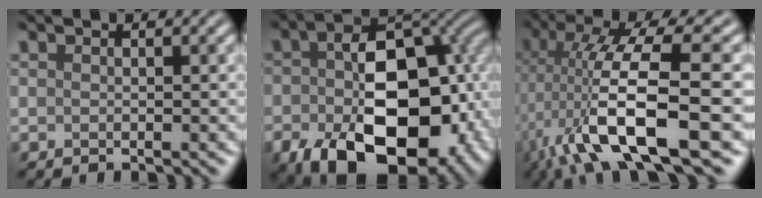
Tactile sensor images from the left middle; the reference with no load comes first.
{"total": 16.6, "force": [-4.4, 10.3, 12.2], "torque": [-0.169, -0.043, -0.049]}
{"total": 11.6, "force": [-3.0, 3.0, 10.8], "torque": [-0.206, 0.004, -0.057]}